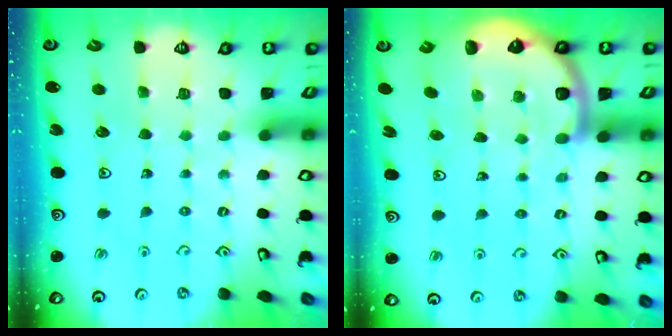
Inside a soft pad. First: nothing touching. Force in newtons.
{"total": 7.1, "press": 7.0, "slide": 1.5}